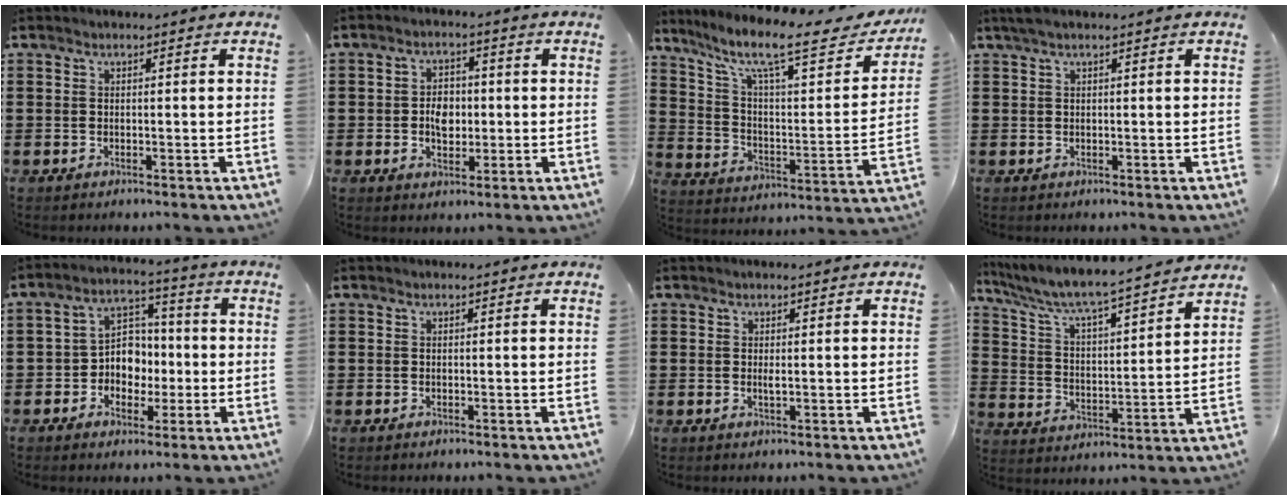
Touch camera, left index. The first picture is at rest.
{"total": 4.2, "force": [-0.3, 2.8, 3.1], "torque": [-0.048, 0.001, -0.011]}
{"total": 11.8, "force": [8.4, 2.0, 8.1], "torque": [-0.162, -0.053, 0.133]}
{"total": 1.1, "force": [0.6, 0.0, 0.9], "torque": [-0.018, -0.001, 0.012]}
{"total": 6.2, "force": [-1.2, 5.4, 2.9], "torque": [-0.060, 0.016, -0.025]}
{"total": 0.0}
{"total": 1.1, "force": [0.1, 0.0, 1.1], "torque": [-0.021, -0.004, 0.002]}
{"total": 5.6, "force": [5.1, 0.0, 2.3], "torque": [-0.069, -0.041, 0.078]}